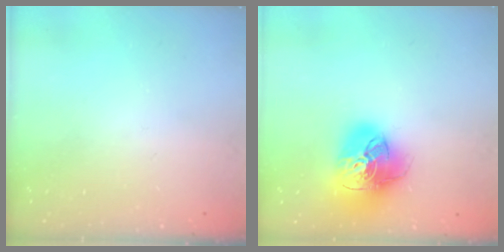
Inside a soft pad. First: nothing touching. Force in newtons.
{"total": 21.8, "press": 21.6, "slide": 2.6}